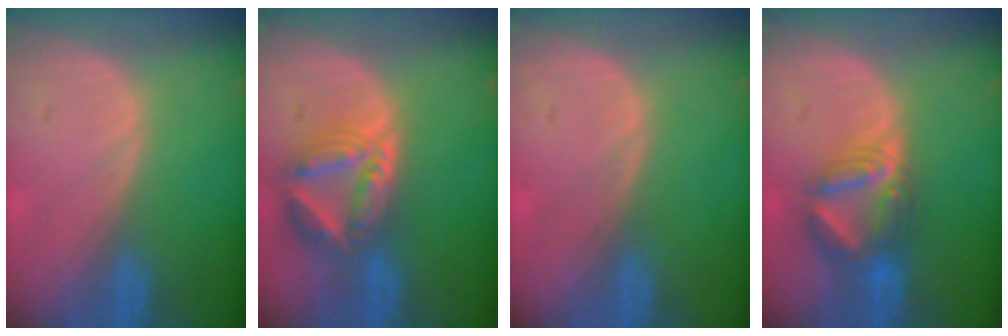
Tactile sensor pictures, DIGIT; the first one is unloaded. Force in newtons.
{"total": 8.0, "press": 7.0, "slide": 3.8}
{"total": 0.5, "press": 0.1, "slide": 0.5}
{"total": 6.5, "press": 6.4, "slide": 1.2}